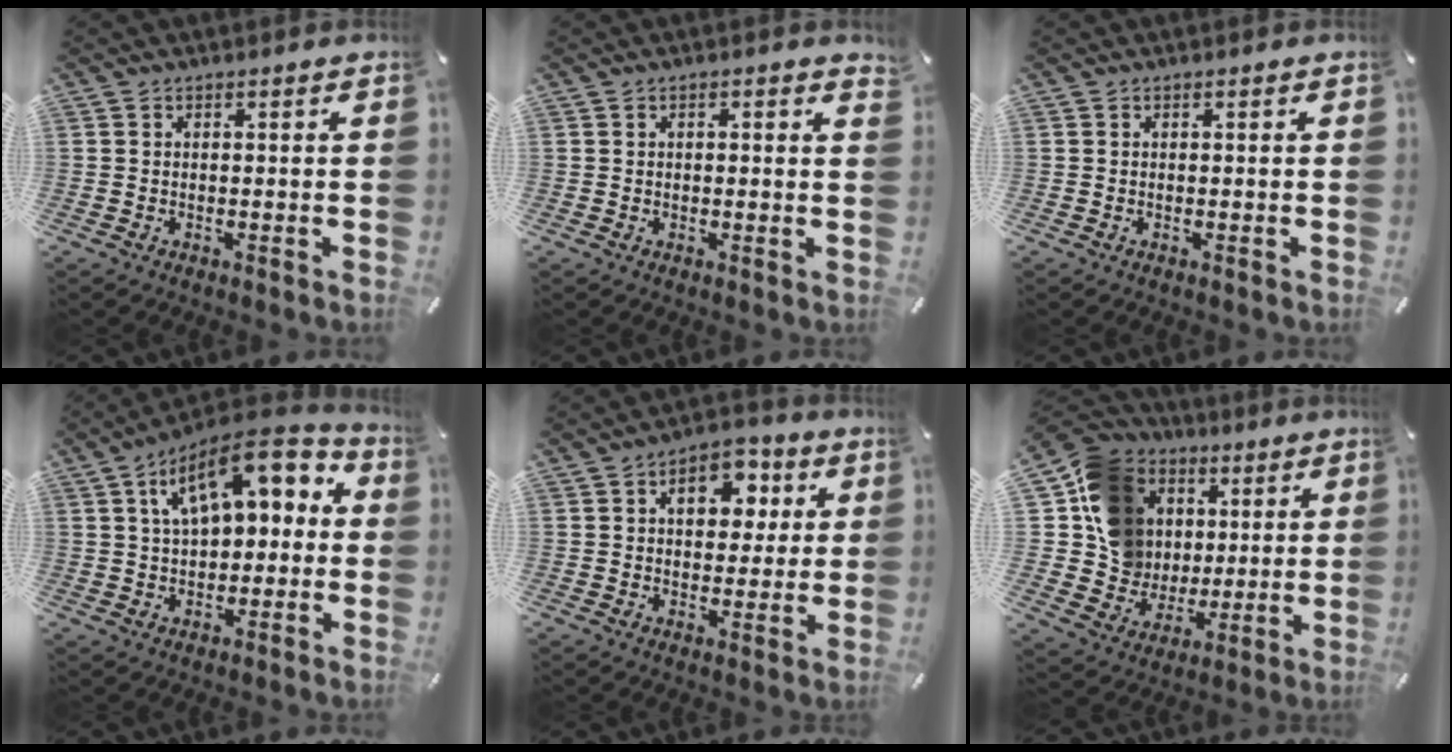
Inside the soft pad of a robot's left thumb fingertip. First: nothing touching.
{"total": 1.1, "force": [0.4, 0.3, 0.9], "torque": [-0.010, -0.001, 0.004]}
{"total": 0.0}
{"total": 14.2, "force": [5.9, 8.0, 10.2], "torque": [-0.156, -0.021, 0.106]}
{"total": 9.7, "force": [3.1, 6.9, 6.1], "torque": [-0.071, -0.003, 0.047]}
{"total": 15.7, "force": [3.3, 14.5, 5.3], "torque": [-0.088, -0.004, 0.080]}